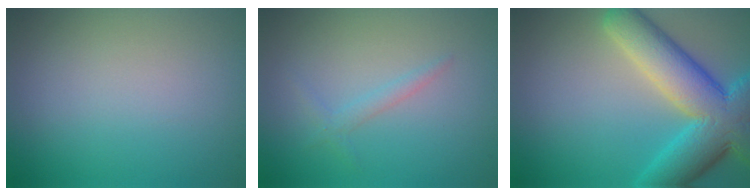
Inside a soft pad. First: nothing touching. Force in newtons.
{"total": 1.1, "press": 1.1, "slide": 0.1}
{"total": 10.4, "press": 10.4, "slide": 0.6}